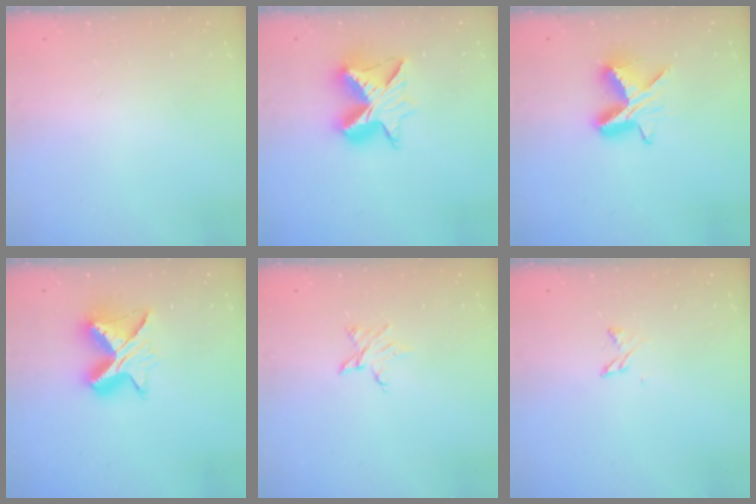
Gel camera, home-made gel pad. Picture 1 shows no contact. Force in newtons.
{"total": 11.7, "press": 11.7, "slide": 0.8}
{"total": 9.3, "press": 9.3, "slide": 0.7}
{"total": 11.5, "press": 11.5, "slide": 1.0}
{"total": 3.6, "press": 3.6, "slide": 0.4}
{"total": 2.7, "press": 2.7, "slide": 0.4}